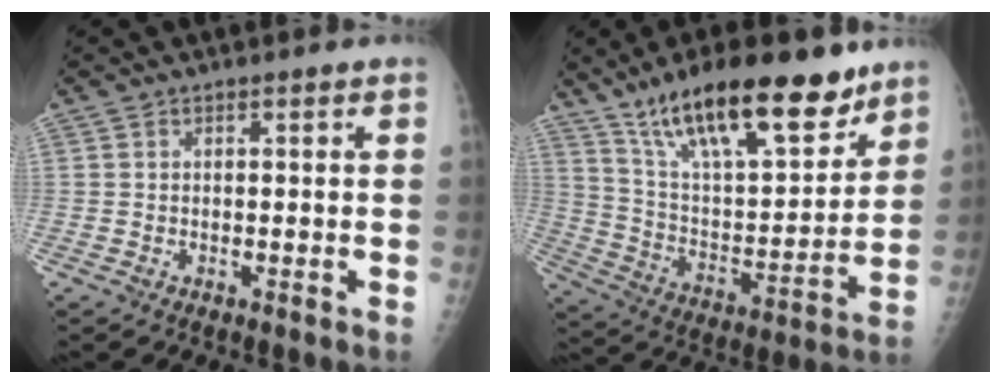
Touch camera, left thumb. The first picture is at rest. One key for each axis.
{"total": 24.2, "fx": 16.5, "fy": 8.0, "fz": 15.8, "tx": -0.224, "ty": -0.060, "tz": 0.283}